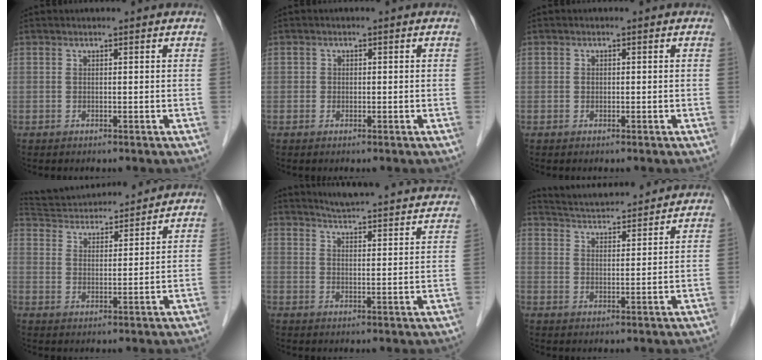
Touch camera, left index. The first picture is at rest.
{"total": 1.0, "force": [-0.3, 1.0, 0.1], "torque": [0.003, 0.001, -0.006]}
{"total": 0.7, "force": [-0.3, 0.6, 0.2], "torque": [-0.005, 0.002, -0.004]}
{"total": 14.3, "force": [13.5, 2.7, 3.9], "torque": [-0.076, 0.033, 0.221]}
{"total": 21.5, "force": [20.5, 1.9, 6.2], "torque": [-0.086, -0.036, 0.250]}
{"total": 12.4, "force": [11.8, 1.5, 3.5], "torque": [-0.065, 0.021, 0.178]}